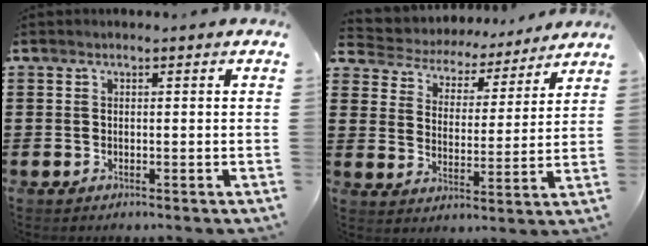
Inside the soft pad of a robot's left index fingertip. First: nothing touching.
{"total": 4.2, "force": [4.1, 0.9, 0.0], "torque": [-0.029, -0.033, 0.064]}